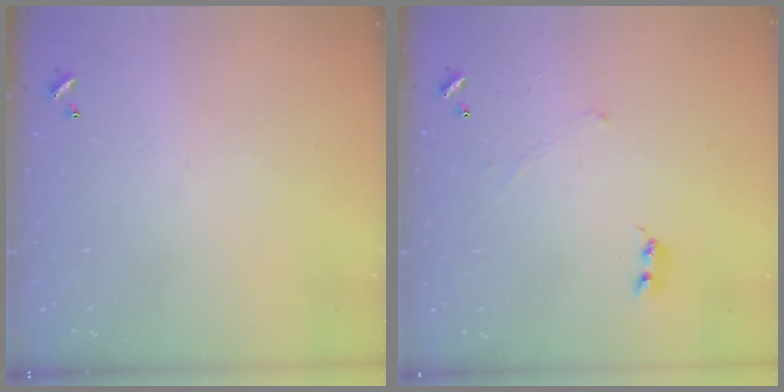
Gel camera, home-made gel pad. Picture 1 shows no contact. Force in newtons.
{"total": 0.0}